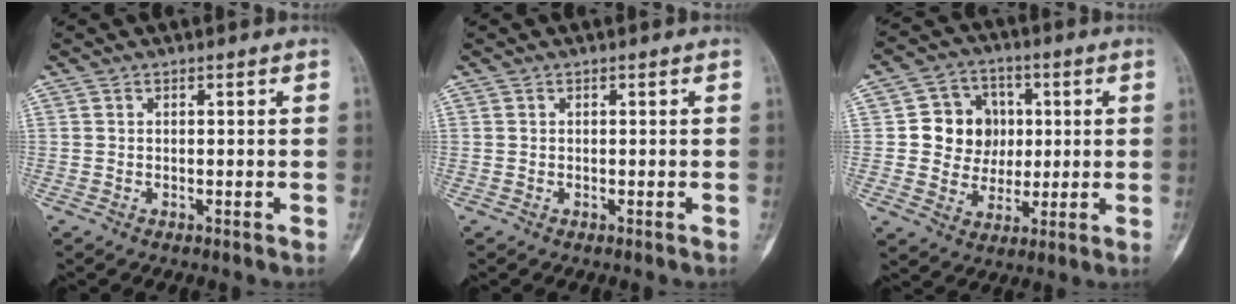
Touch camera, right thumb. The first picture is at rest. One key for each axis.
{"total": 0.0}
{"total": 10.7, "fx": 1.3, "fy": 9.7, "fz": 4.2, "tx": -0.012, "ty": 0.007, "tz": 0.024}